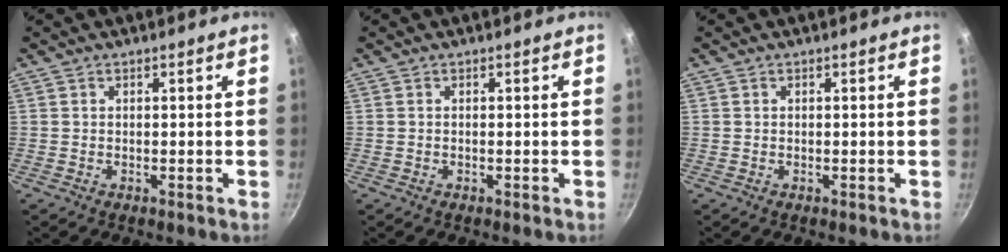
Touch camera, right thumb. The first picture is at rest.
{"total": 0.0}
{"total": 0.0}